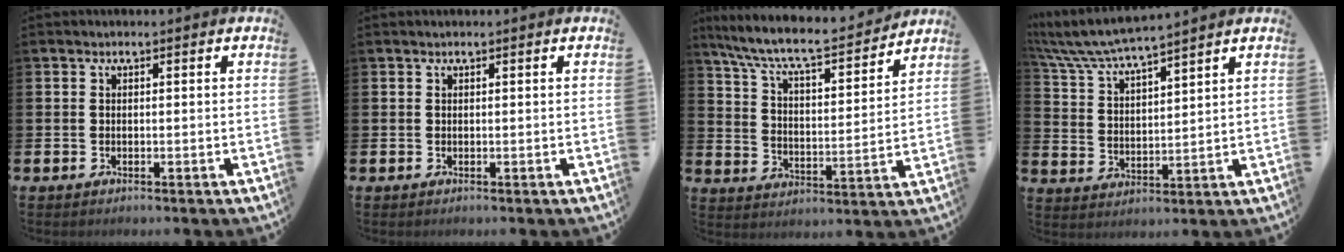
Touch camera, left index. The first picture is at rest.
{"total": 0.0}
{"total": 8.5, "force": [7.8, 1.2, 3.1], "torque": [-0.099, -0.055, 0.130]}
{"total": 6.1, "force": [5.9, 0.2, 1.6], "torque": [-0.062, -0.038, 0.101]}